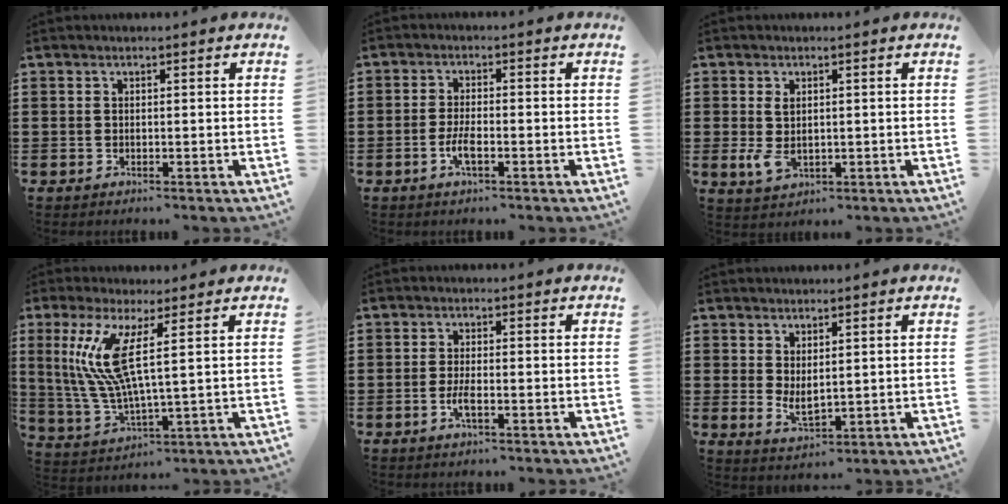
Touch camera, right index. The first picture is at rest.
{"total": 3.2, "force": [-1.3, 0.8, 2.8], "torque": [-0.063, -0.004, -0.027]}
{"total": 3.3, "force": [0.0, 1.9, 2.7], "torque": [-0.061, -0.002, 0.000]}
{"total": 11.2, "force": [3.2, 1.8, 10.5], "torque": [-0.240, -0.019, 0.048]}
{"total": 2.5, "force": [-1.0, 0.5, 2.2], "torque": [-0.047, -0.004, -0.019]}
{"total": 2.9, "force": [0.9, 1.3, 2.4], "torque": [-0.046, 0.001, 0.019]}